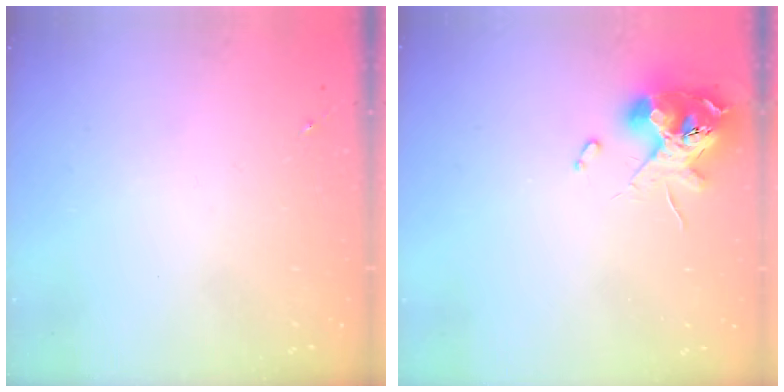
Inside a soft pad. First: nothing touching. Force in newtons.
{"total": 11.9, "press": 11.8, "slide": 1.5}